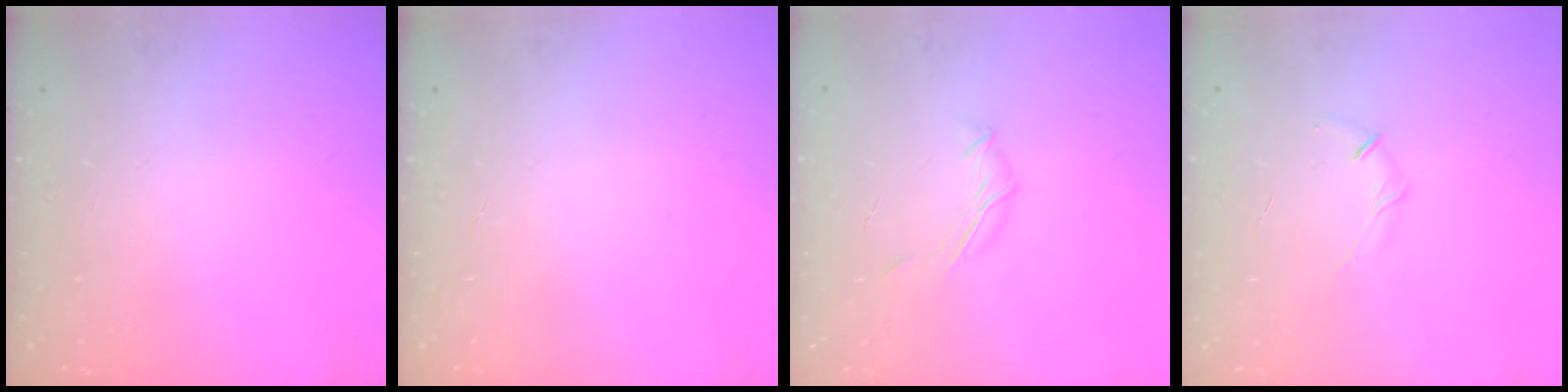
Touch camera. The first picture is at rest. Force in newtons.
{"total": 0.0}
{"total": 4.7, "press": 4.6, "slide": 0.9}
{"total": 3.7, "press": 3.6, "slide": 1.1}